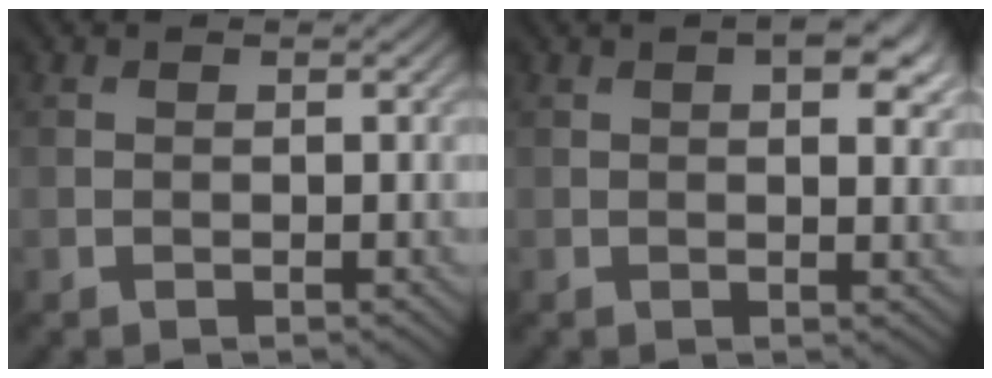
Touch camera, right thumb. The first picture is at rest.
{"total": 5.2, "force": [2.1, 2.3, 4.2], "torque": [-0.060, 0.004, 0.028]}